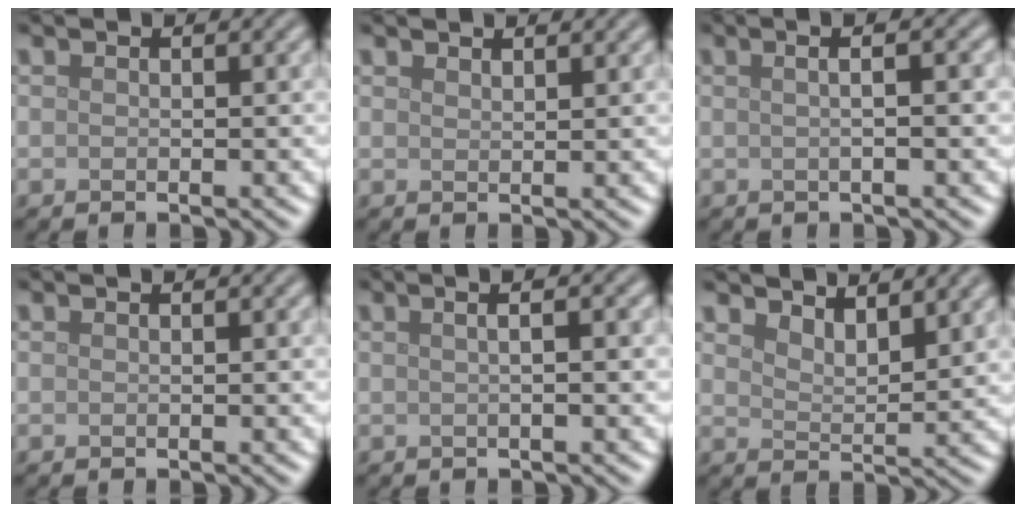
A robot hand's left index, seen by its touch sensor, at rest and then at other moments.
{"total": 1.2, "force": [1.1, 0.1, 0.2], "torque": [-0.001, 0.001, 0.018]}
{"total": 4.6, "force": [1.2, 2.1, 4.0], "torque": [-0.025, 0.021, -0.012]}
{"total": 0.0}
{"total": 4.1, "force": [1.2, 1.8, 3.4], "torque": [-0.019, 0.020, -0.012]}
{"total": 3.8, "force": [3.4, 1.0, 1.5], "torque": [-0.031, -0.005, 0.056]}